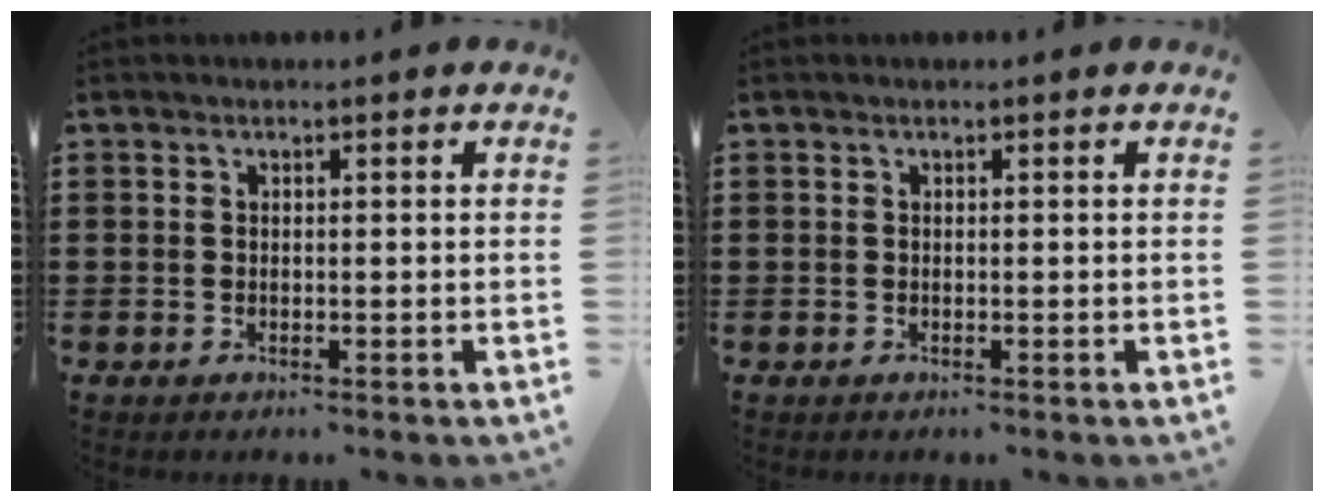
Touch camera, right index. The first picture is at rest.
{"total": 0.0}